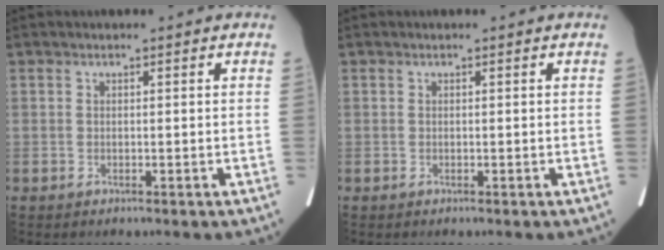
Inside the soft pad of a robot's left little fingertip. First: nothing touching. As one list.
[{"total": 0.0}]